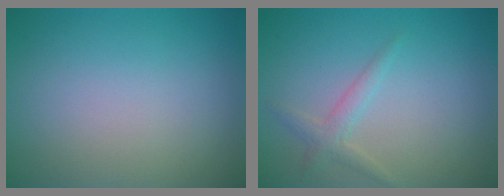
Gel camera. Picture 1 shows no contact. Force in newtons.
{"total": 1.6, "press": 1.6, "slide": 0.0}